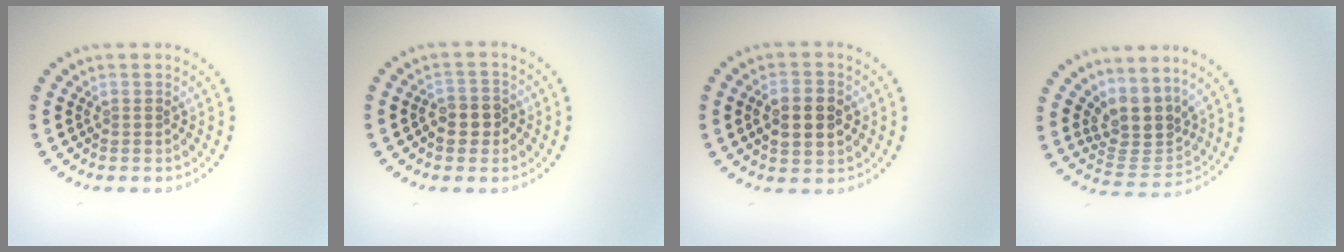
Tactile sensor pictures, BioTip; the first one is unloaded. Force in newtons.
{"total": 2.5, "press": 2.4, "slide": 0.6}
{"total": 4.8, "press": 4.8, "slide": 0.2}
{"total": 4.1, "press": 3.2, "slide": 2.5}